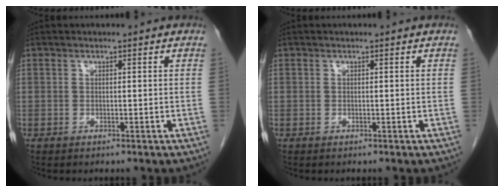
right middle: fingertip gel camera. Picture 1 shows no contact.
{"total": 0.0}